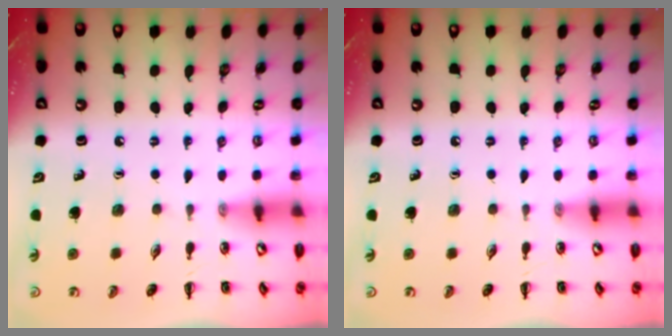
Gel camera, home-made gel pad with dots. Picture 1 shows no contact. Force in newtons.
{"total": 0.0}